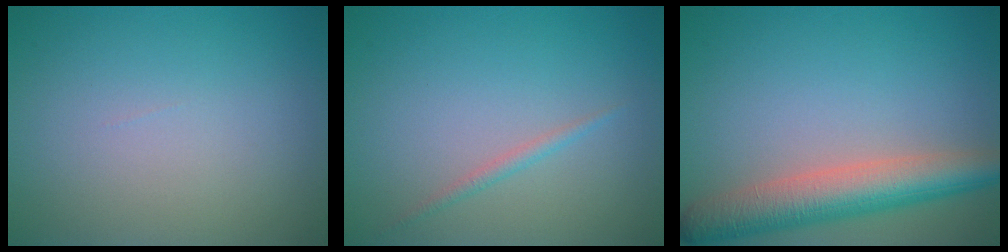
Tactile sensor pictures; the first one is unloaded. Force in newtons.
{"total": 0.9, "press": 0.9, "slide": 0.0}
{"total": 6.4, "press": 6.4, "slide": 0.3}